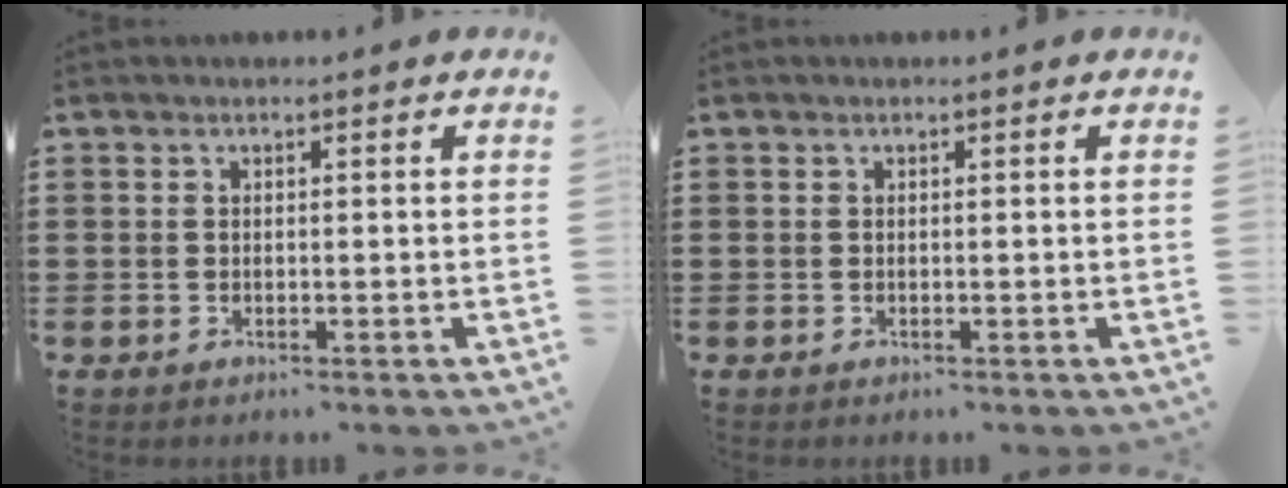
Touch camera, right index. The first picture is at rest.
{"total": 0.0}